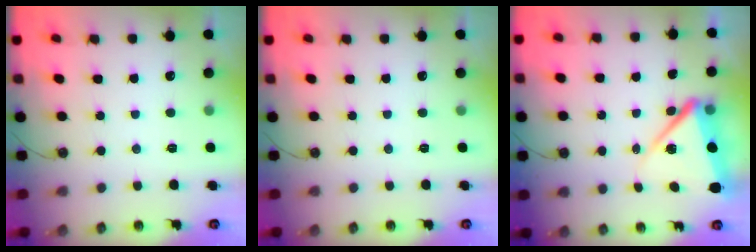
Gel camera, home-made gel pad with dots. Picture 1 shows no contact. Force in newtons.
{"total": 0.0}
{"total": 8.8, "press": 8.7, "slide": 0.9}